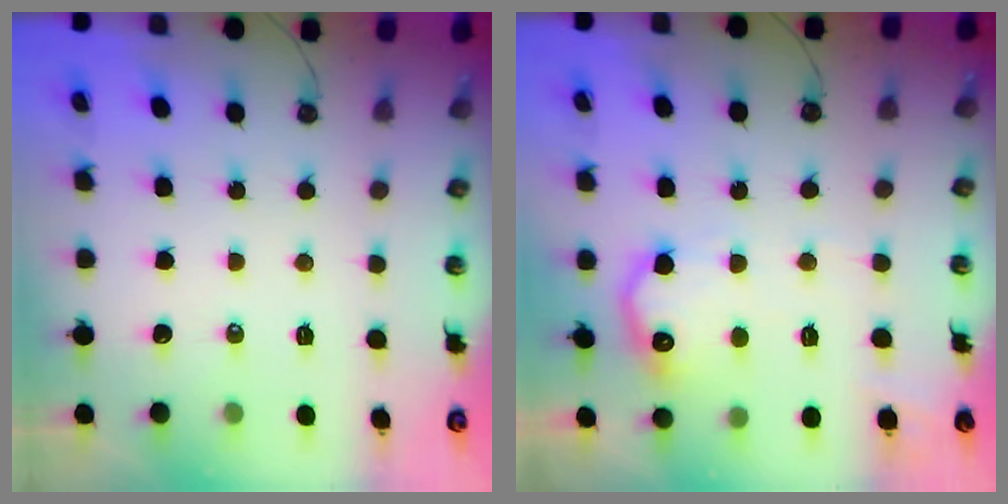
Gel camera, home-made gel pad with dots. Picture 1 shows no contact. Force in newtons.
{"total": 12.0, "press": 12.0, "slide": 0.5}